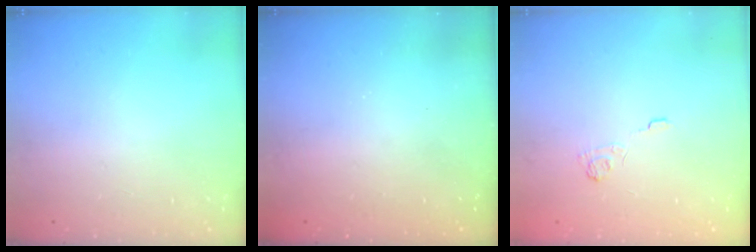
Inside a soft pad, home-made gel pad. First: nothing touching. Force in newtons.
{"total": 2.3, "press": 2.1, "slide": 1.0}
{"total": 2.5, "press": 2.1, "slide": 1.3}